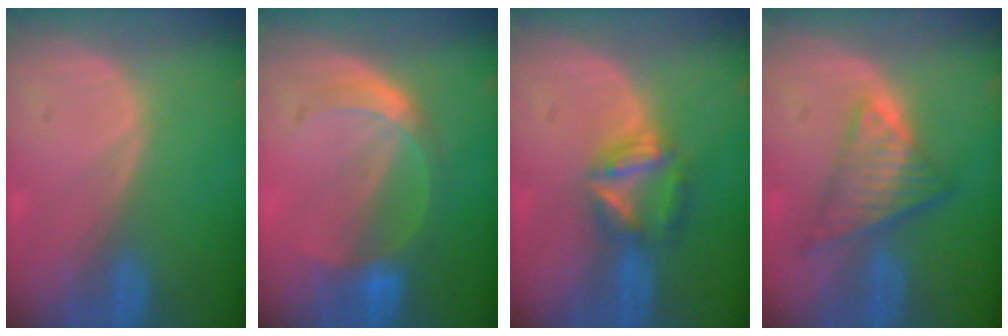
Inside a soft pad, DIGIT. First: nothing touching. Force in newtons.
{"total": 5.7, "press": 5.4, "slide": 1.8}
{"total": 6.1, "press": 5.6, "slide": 2.5}
{"total": 7.6, "press": 6.4, "slide": 4.1}